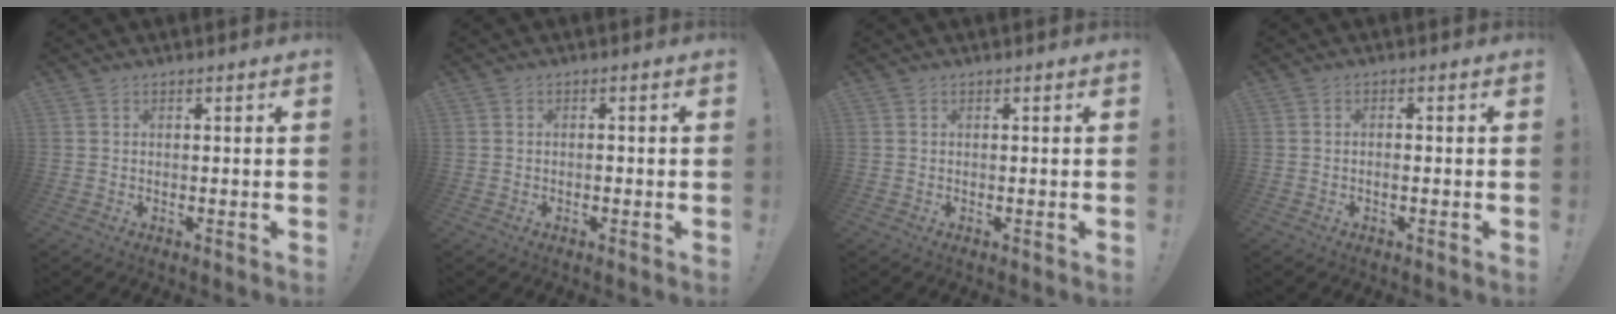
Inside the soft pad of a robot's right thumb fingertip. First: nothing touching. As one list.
[{"total": 0.7, "force": [-0.6, 0.2, 0.3], "torque": [-0.004, 0.001, -0.010]}, {"total": 0.0}, {"total": 1.2, "force": [-0.6, 0.2, 1.1], "torque": [-0.018, 0.001, -0.011]}]